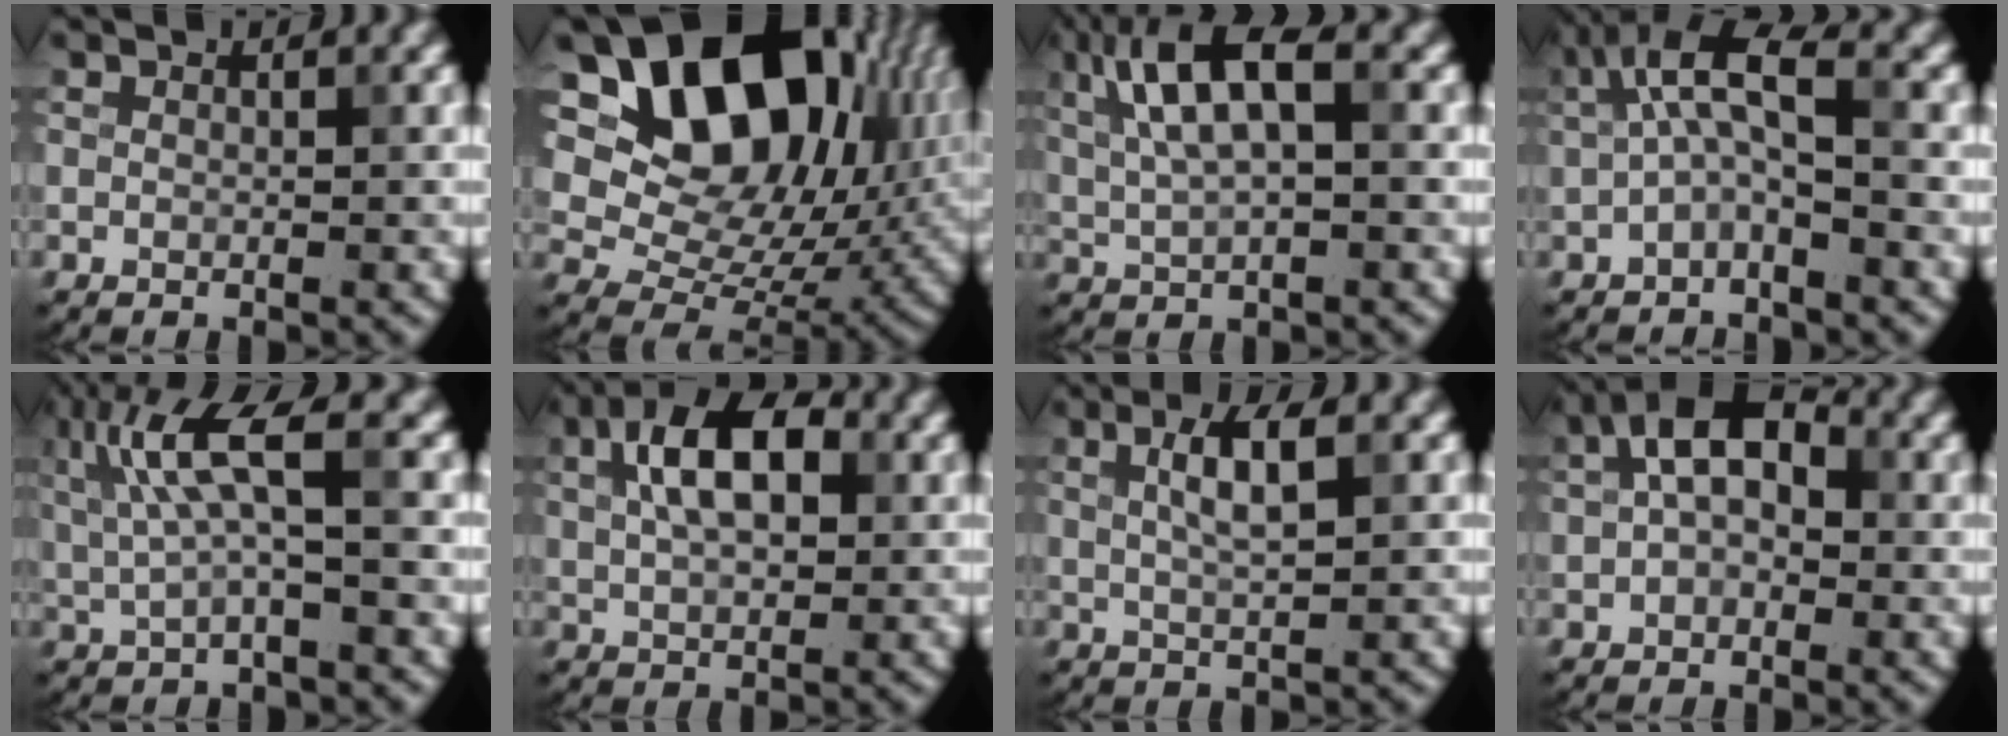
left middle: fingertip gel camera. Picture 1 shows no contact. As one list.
[{"total": 17.6, "force": [6.8, 11.4, 11.6], "torque": [-0.188, 0.026, 0.120]}, {"total": 7.1, "force": [2.3, 2.4, 6.3], "torque": [-0.126, 0.015, 0.038]}, {"total": 4.6, "force": [0.4, 1.3, 4.4], "torque": [-0.083, 0.014, 0.000]}, {"total": 5.6, "force": [1.5, 1.2, 5.3], "torque": [-0.111, 0.005, 0.028]}, {"total": 7.3, "force": [2.1, 3.9, 5.8], "torque": [-0.102, 0.019, 0.024]}, {"total": 3.6, "force": [1.1, 0.8, 3.3], "torque": [-0.059, 0.007, 0.019]}, {"total": 6.5, "force": [1.4, 3.9, 5.0], "torque": [-0.083, 0.022, 0.006]}]